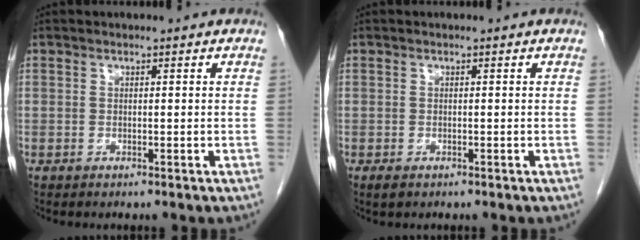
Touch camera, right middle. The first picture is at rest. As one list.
[{"total": 1.0, "force": [-0.6, 0.6, 0.6], "torque": [-0.013, 0.000, -0.004]}]